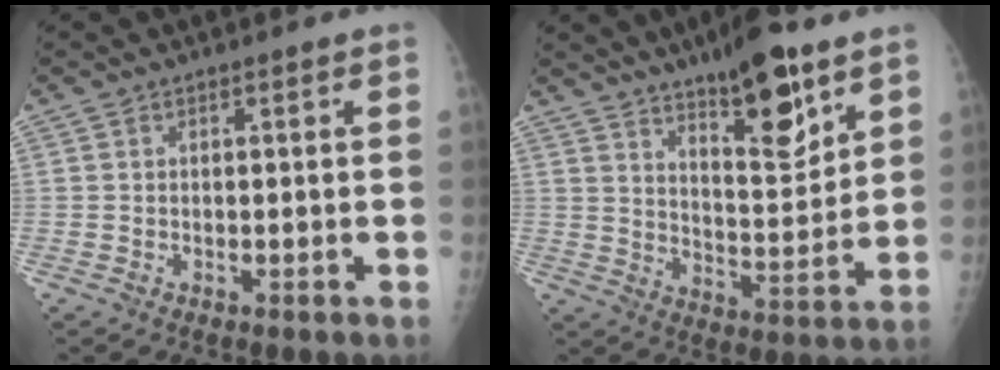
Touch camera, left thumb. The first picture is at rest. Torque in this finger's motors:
{"motor_torque": [0.34, 0.35, 0.11, -0.29, 0.07]}